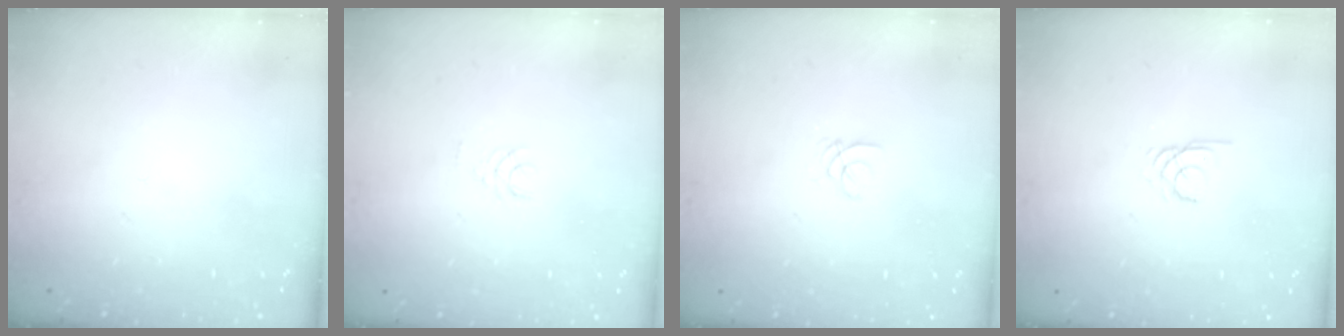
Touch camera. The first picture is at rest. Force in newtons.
{"total": 3.6, "press": 3.6, "slide": 0.3}
{"total": 1.4, "press": 1.4, "slide": 0.1}
{"total": 2.4, "press": 2.4, "slide": 0.1}